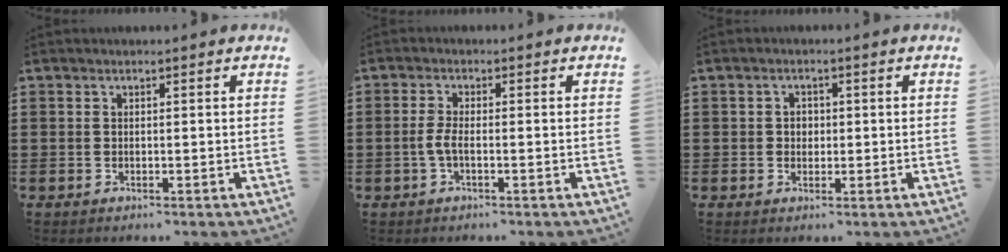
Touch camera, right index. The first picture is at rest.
{"total": 2.7, "force": [-0.8, 0.6, 2.5], "torque": [-0.068, -0.007, -0.023]}
{"total": 1.6, "force": [0.0, 1.4, 0.7], "torque": [-0.018, 0.007, -0.001]}